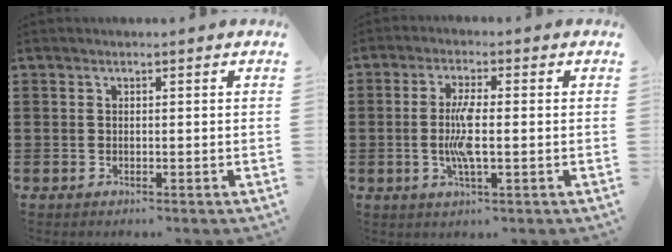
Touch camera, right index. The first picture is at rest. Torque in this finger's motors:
{"motor_torque": [1.45, -0.39, 0.67, 0.21]}